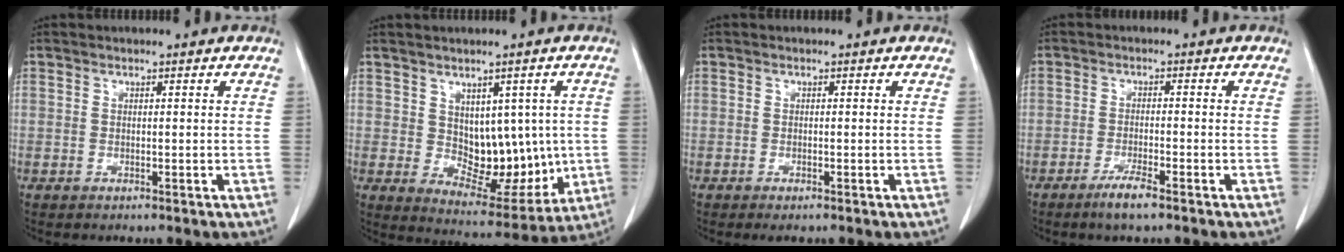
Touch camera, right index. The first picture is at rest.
{"total": 10.1, "force": [0.7, 6.2, 7.9], "torque": [-0.094, 0.007, 0.037]}
{"total": 1.1, "force": [-0.7, 0.1, 0.8], "torque": [-0.013, -0.004, -0.008]}
{"total": 3.7, "force": [-2.6, 0.1, 2.6], "torque": [-0.054, -0.007, -0.050]}